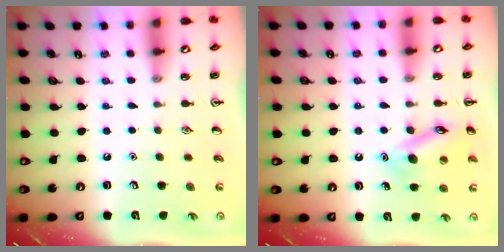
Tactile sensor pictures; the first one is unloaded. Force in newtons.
{"total": 13.2, "press": 13.1, "slide": 1.4}